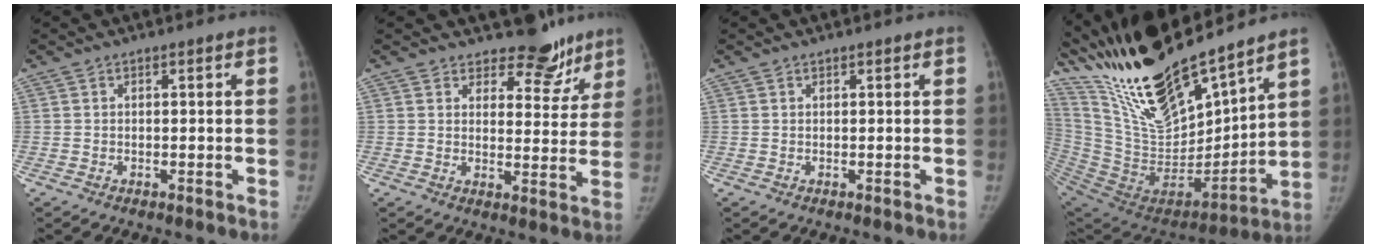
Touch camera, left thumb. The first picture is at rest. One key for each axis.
{"total": 9.1, "fx": 7.6, "fy": 4.5, "fz": 2.3, "tx": 0.013, "ty": -0.056, "tz": 0.091}
{"total": 0.0}
{"total": 27.3, "fx": 22.3, "fy": 6.7, "fz": 14.1, "tx": -0.226, "ty": -0.112, "tz": 0.409}